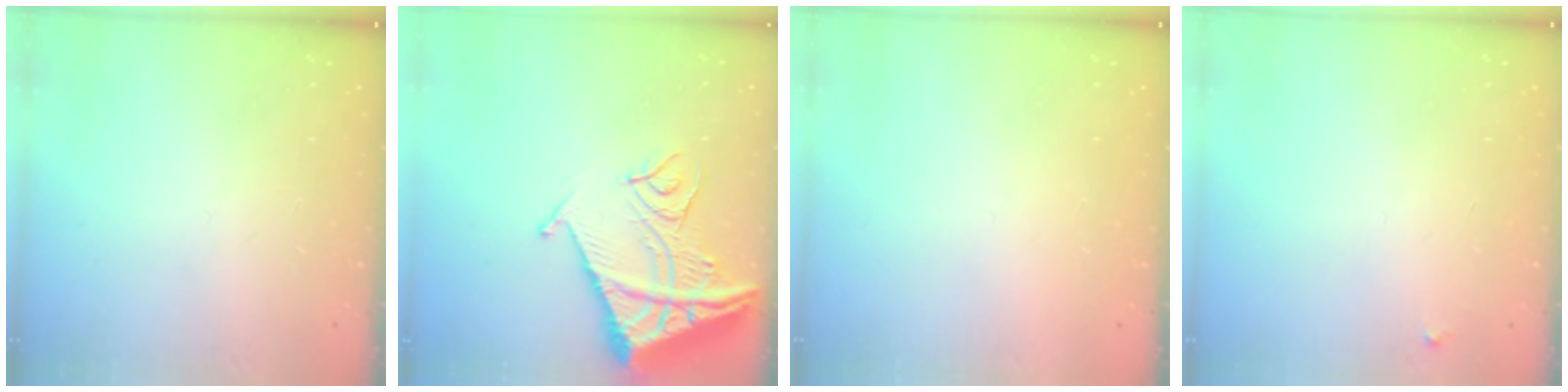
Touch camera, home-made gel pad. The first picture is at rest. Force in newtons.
{"total": 15.9, "press": 15.8, "slide": 1.8}
{"total": 1.6, "press": 1.5, "slide": 0.1}
{"total": 2.3, "press": 2.3, "slide": 0.2}